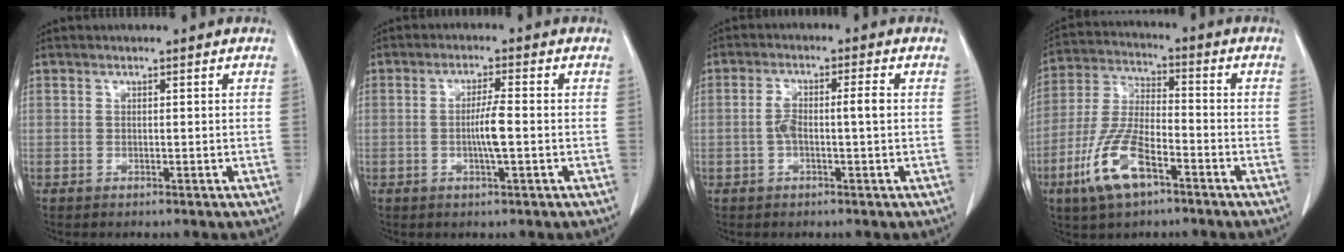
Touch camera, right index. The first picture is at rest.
{"total": 4.2, "force": [-0.6, 0.0, 4.1], "torque": [-0.079, -0.004, -0.013]}
{"total": 4.2, "force": [0.3, 0.8, 4.2], "torque": [-0.087, 0.012, 0.005]}
{"total": 11.2, "force": [-5.7, 3.6, 9.0], "torque": [-0.197, -0.005, -0.107]}